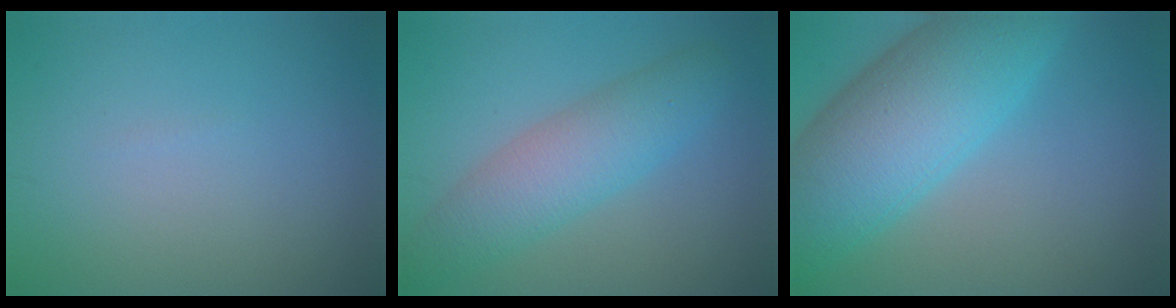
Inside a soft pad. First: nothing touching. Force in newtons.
{"total": 5.3, "press": 5.3, "slide": 0.2}
{"total": 10.8, "press": 10.8, "slide": 0.4}